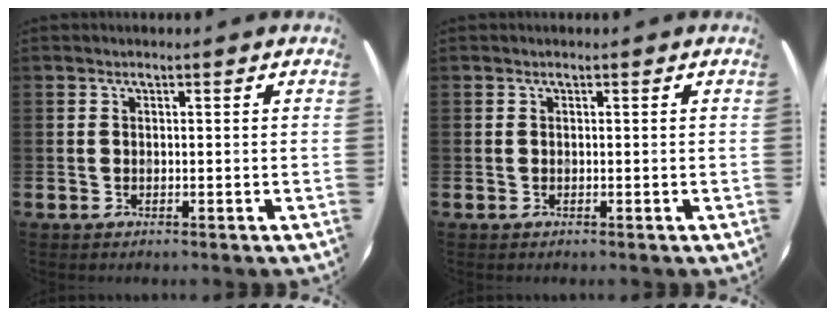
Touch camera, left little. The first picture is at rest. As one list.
[{"total": 0.0}]